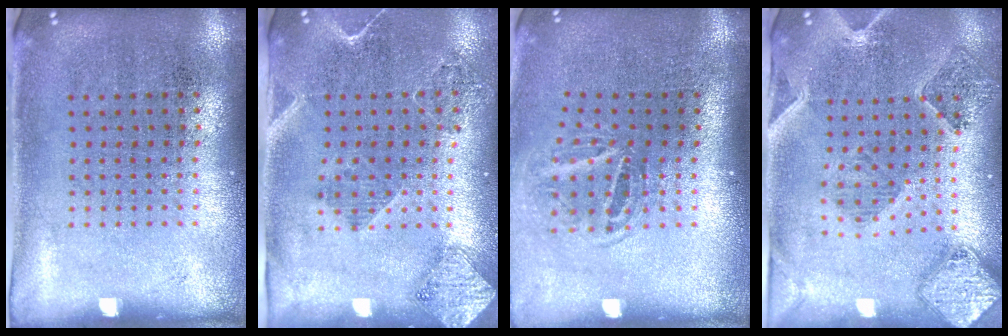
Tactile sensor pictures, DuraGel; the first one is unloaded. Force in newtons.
{"total": 1.8, "press": 1.7, "slide": 0.8}
{"total": 1.7, "press": 1.1, "slide": 1.3}
{"total": 1.5, "press": 1.4, "slide": 0.3}